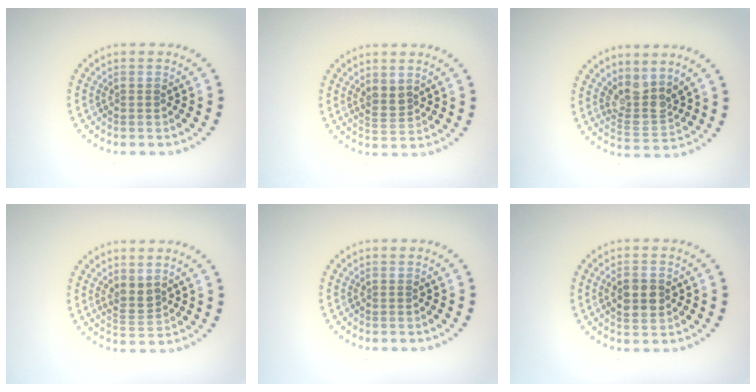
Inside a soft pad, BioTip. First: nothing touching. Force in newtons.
{"total": 1.7, "press": 1.5, "slide": 0.8}
{"total": 3.3, "press": 2.5, "slide": 2.1}
{"total": 1.9, "press": 1.5, "slide": 1.1}
{"total": 0.0}
{"total": 2.8, "press": 2.8, "slide": 0.1}